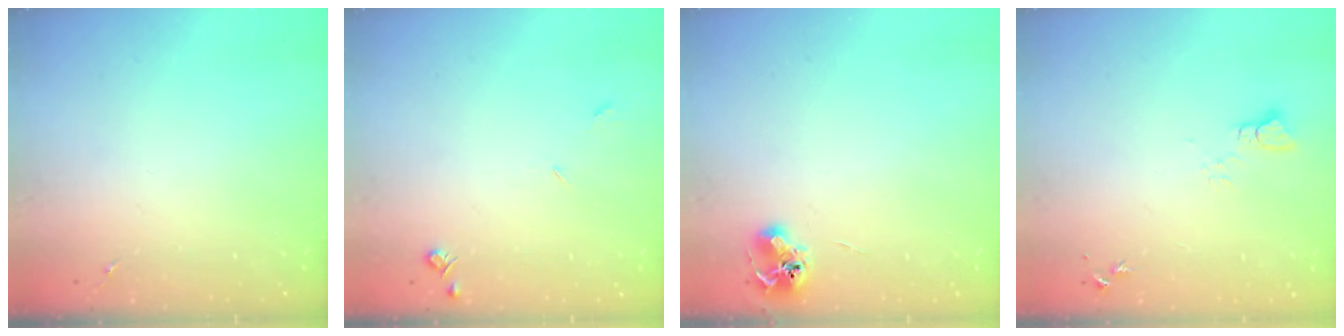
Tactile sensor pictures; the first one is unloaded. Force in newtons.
{"total": 4.2, "press": 4.2, "slide": 0.7}
{"total": 6.8, "press": 6.8, "slide": 0.9}
{"total": 3.5, "press": 3.5, "slide": 0.4}